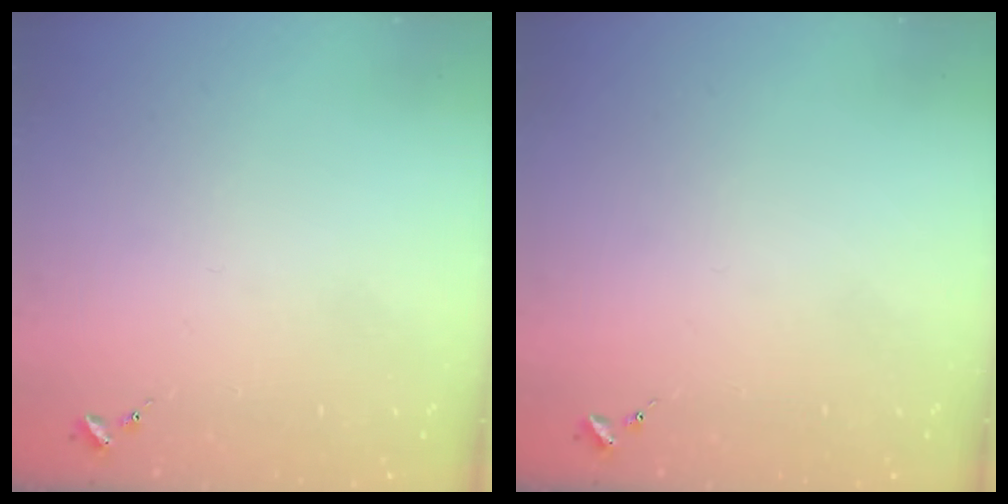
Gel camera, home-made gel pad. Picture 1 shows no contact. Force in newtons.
{"total": 0.0}